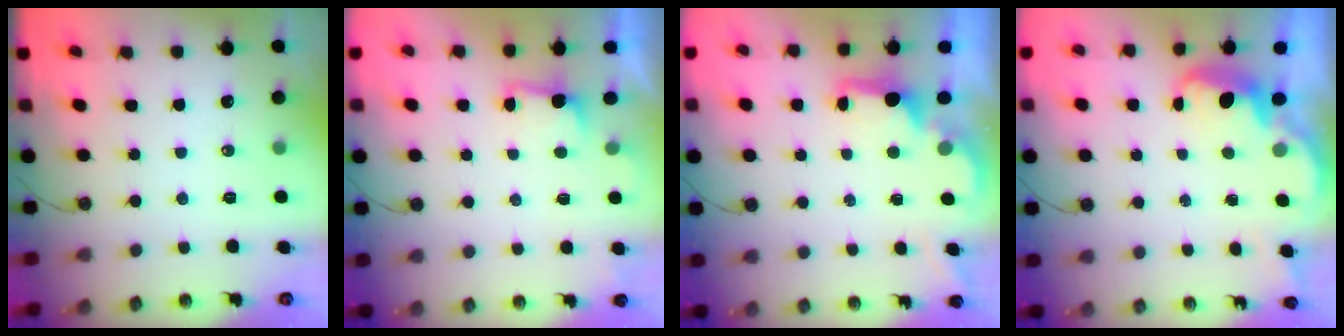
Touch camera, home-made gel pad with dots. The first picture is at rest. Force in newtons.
{"total": 2.5, "press": 2.3, "slide": 0.8}
{"total": 2.0, "press": 1.9, "slide": 0.8}
{"total": 2.7, "press": 2.7, "slide": 0.7}